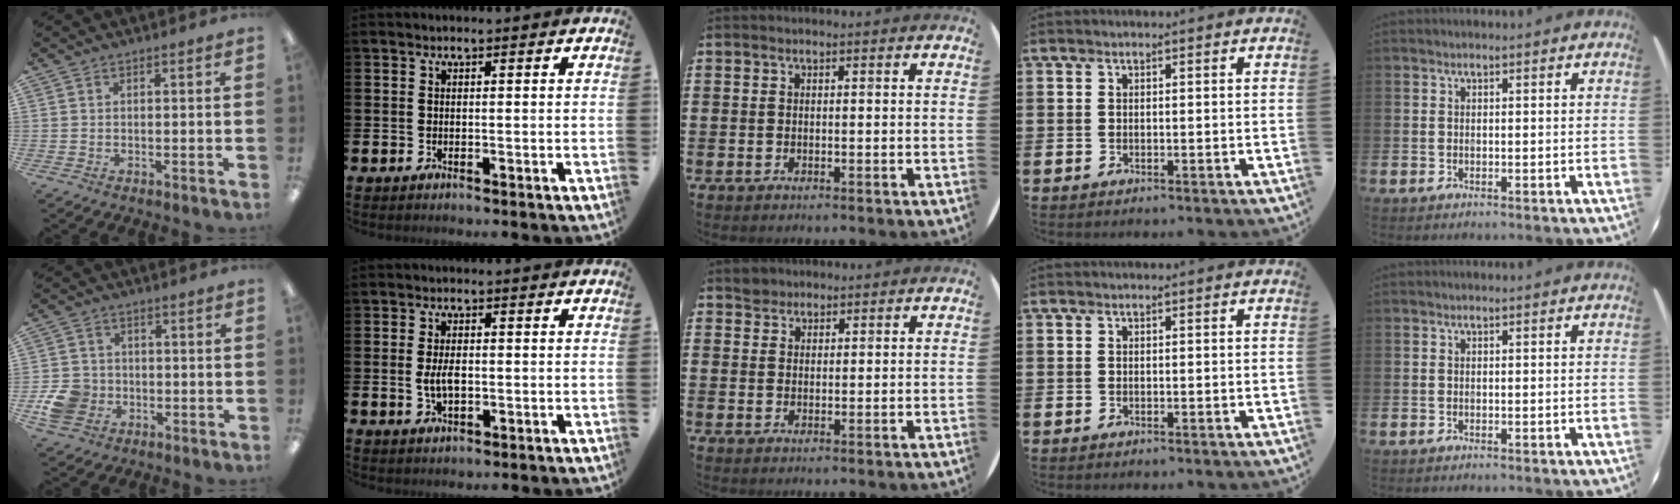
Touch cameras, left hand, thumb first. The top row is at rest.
{"thumb": {"total": 7.8, "force": [-2.2, 6.8, 3.2], "torque": [-0.072, 0.016, -0.038]}, "index": {"total": 3.2, "force": [-0.7, 1.6, 2.6], "torque": [-0.038, 0.002, -0.018]}, "middle": {"total": 1.9, "force": [1.7, 0.8, -0.1], "torque": [0.007, -0.002, 0.034]}}